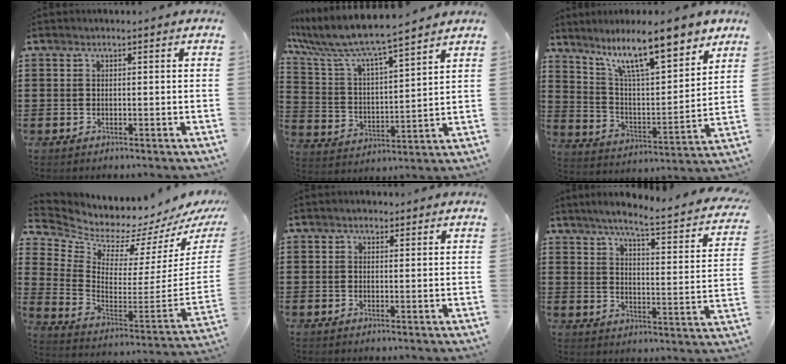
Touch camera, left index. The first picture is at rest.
{"total": 7.5, "force": [6.7, 0.5, 3.2], "torque": [-0.093, -0.041, 0.110]}
{"total": 13.2, "force": [9.8, 2.8, 8.5], "torque": [-0.167, -0.045, 0.165]}
{"total": 4.7, "force": [4.7, 0.7, 0.3], "torque": [-0.033, -0.075, 0.071]}
{"total": 0.9, "force": [0.6, 0.7, 0.2], "torque": [-0.006, 0.006, 0.011]}
{"total": 5.2, "force": [4.1, -0.2, 3.1], "torque": [-0.073, -0.035, 0.057]}